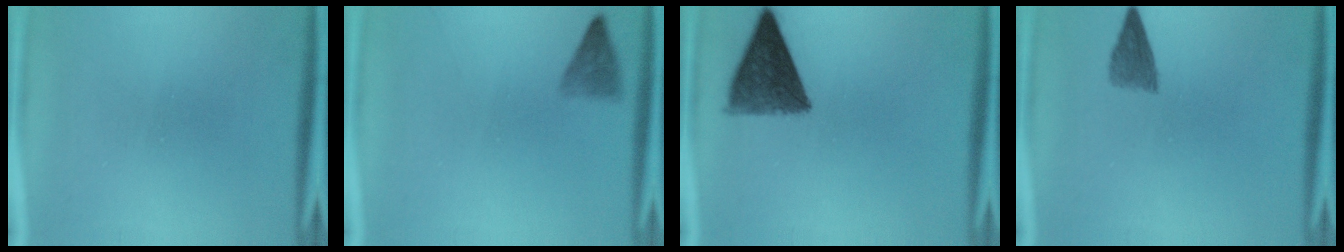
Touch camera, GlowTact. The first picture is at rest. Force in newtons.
{"total": 2.0}
{"total": 9.8}
{"total": 3.0}